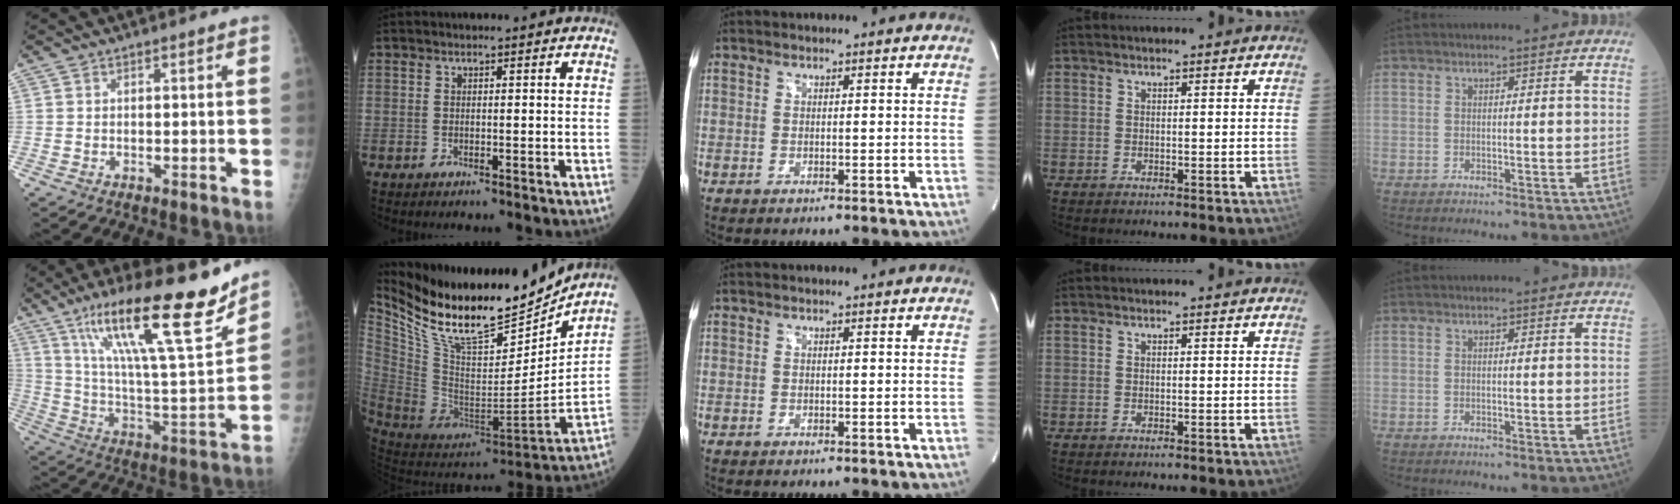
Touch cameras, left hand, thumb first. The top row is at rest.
{"thumb": {"total": 26.2, "force": [17.3, 4.7, 19.1], "torque": [-0.299, -0.064, 0.293]}, "index": {"total": 23.7, "force": [20.2, 5.2, 11.2], "torque": [-0.211, -0.025, 0.348]}}